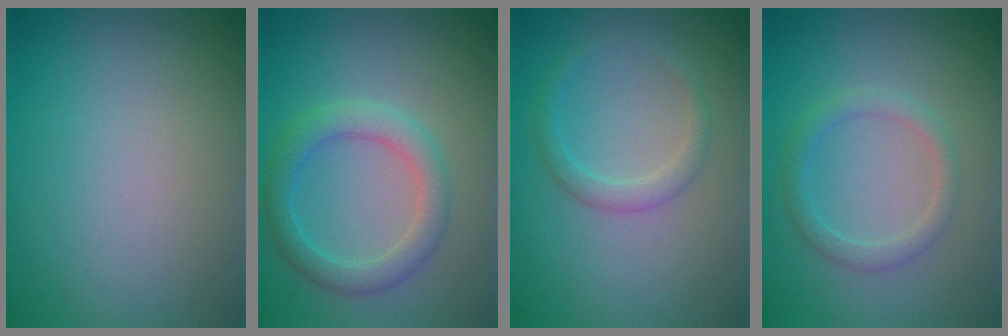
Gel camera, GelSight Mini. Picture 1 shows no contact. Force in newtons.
{"total": 2.2, "press": 2.2, "slide": 0.3}
{"total": 1.8, "press": 1.7, "slide": 0.1}
{"total": 1.9, "press": 1.9, "slide": 0.1}